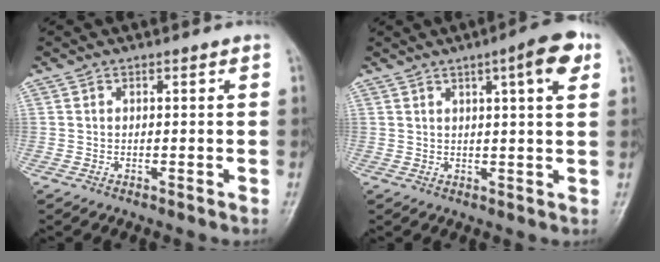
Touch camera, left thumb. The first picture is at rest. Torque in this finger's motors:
{"motor_torque": [0.33, 0.39, -0.01, -0.04, 0.06]}